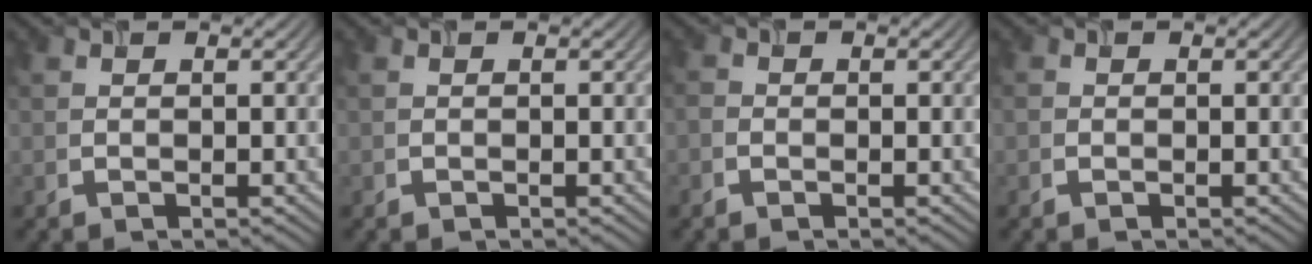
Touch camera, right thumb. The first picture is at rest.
{"total": 0.0}
{"total": 1.1, "force": [-0.8, 0.7, 0.4], "torque": [-0.011, -0.001, -0.019]}
{"total": 0.6, "force": [-0.3, 0.4, 0.2], "torque": [-0.007, -0.003, -0.007]}